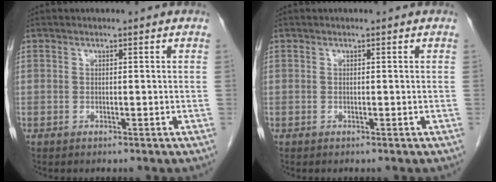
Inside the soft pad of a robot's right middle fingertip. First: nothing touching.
{"total": 0.0}